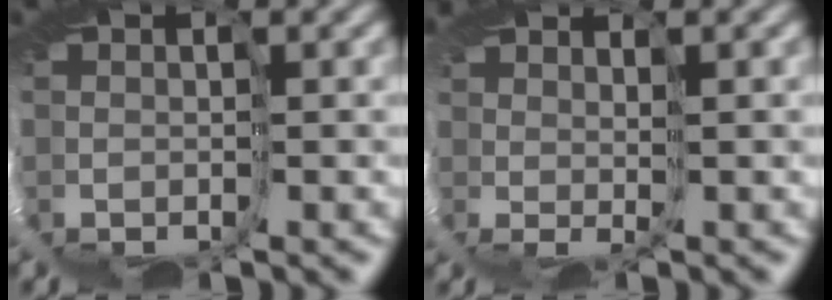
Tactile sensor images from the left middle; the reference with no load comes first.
{"total": 2.0, "force": [1.6, -0.5, 1.0], "torque": [-0.015, 0.004, 0.026]}